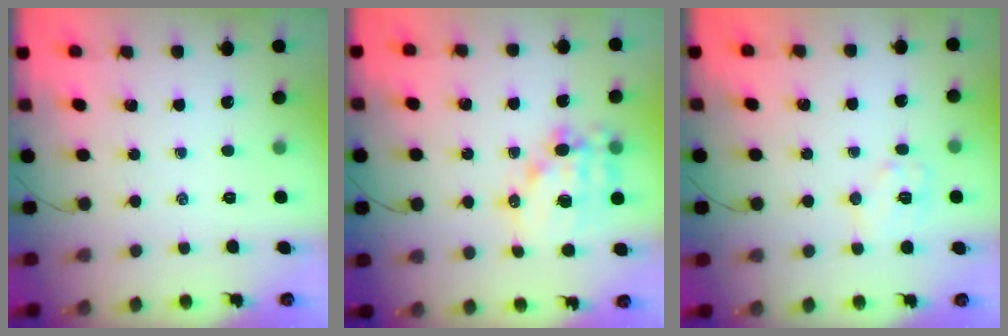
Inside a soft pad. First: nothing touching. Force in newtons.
{"total": 13.8, "press": 13.4, "slide": 3.1}
{"total": 8.1, "press": 8.0, "slide": 1.4}